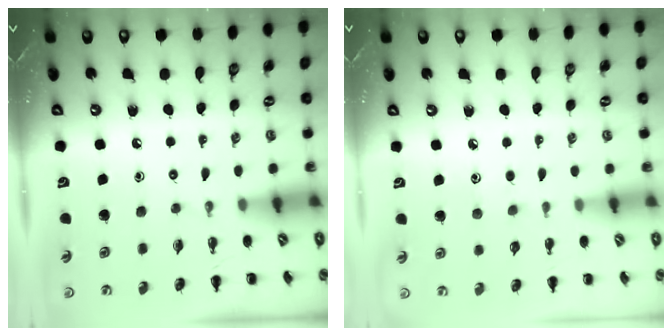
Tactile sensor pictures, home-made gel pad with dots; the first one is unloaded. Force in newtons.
{"total": 3.7, "press": 3.6, "slide": 1.0}